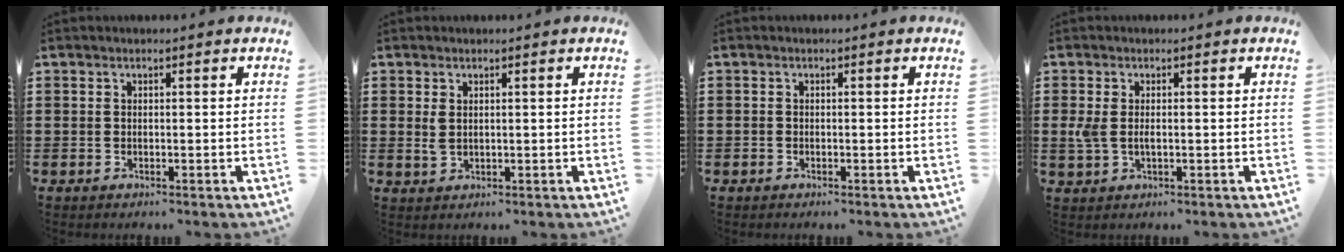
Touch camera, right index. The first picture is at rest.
{"total": 2.0, "force": [0.6, 1.1, 1.5], "torque": [-0.033, 0.004, 0.012]}
{"total": 0.6, "force": [-0.5, 0.2, 0.1], "torque": [-0.003, 0.000, -0.010]}
{"total": 2.6, "force": [-0.1, 1.4, 2.2], "torque": [-0.066, -0.003, -0.010]}